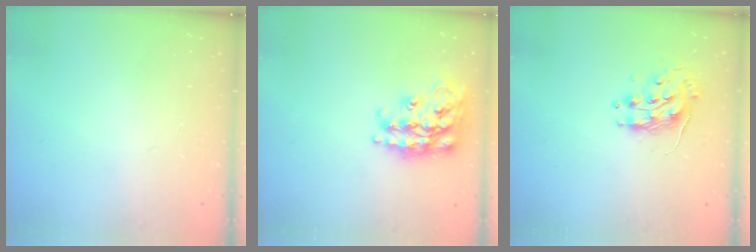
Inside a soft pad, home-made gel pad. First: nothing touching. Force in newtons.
{"total": 20.4, "press": 20.4, "slide": 1.4}
{"total": 9.7, "press": 9.7, "slide": 0.8}